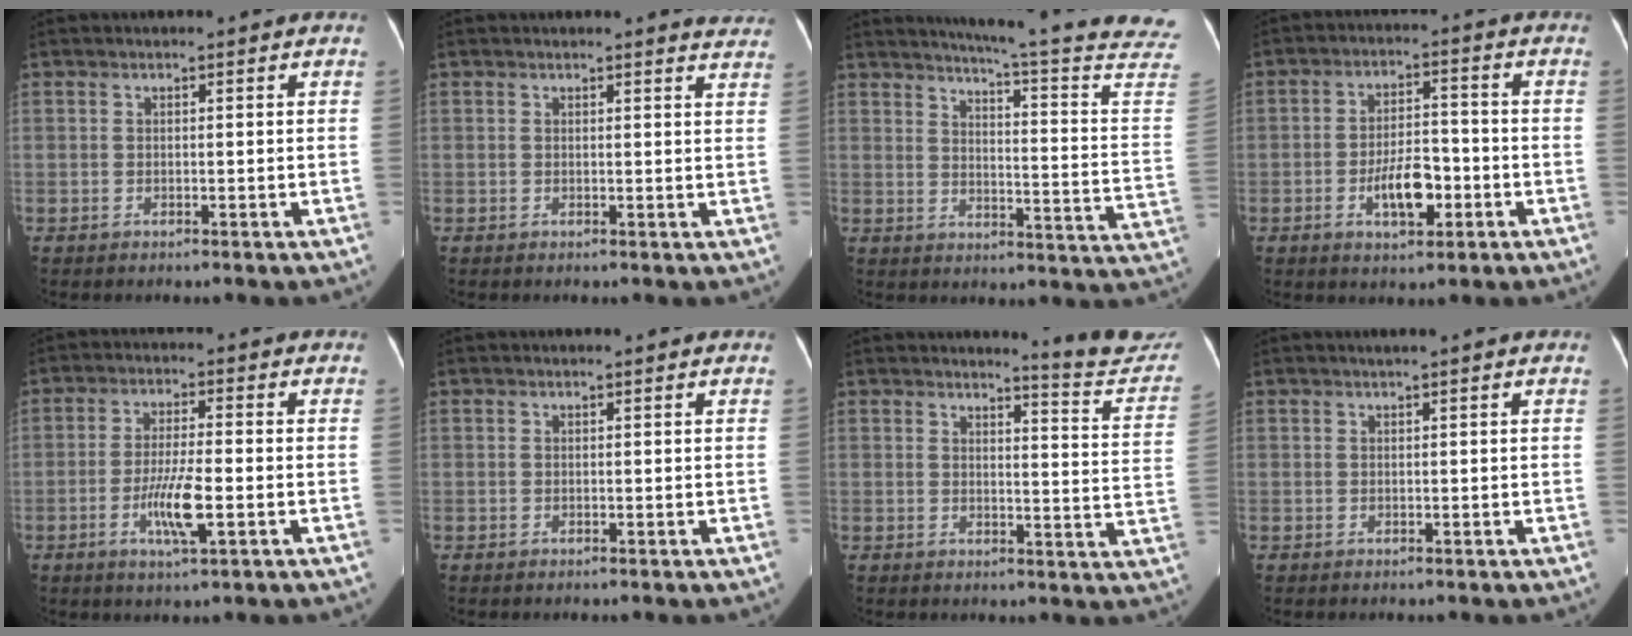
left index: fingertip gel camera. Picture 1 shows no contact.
{"total": 5.7, "force": [5.6, 0.5, 0.9], "torque": [0.002, -0.021, 0.031]}
{"total": 22.6, "force": [20.2, -1.5, 9.9], "torque": [-0.146, -0.107, 0.235]}
{"total": 7.0, "force": [-2.7, 2.9, 5.8], "torque": [-0.109, 0.004, -0.041]}
{"total": 6.7, "force": [-2.3, 0.5, 6.2], "torque": [-0.124, -0.011, -0.038]}
{"total": 0.7, "force": [0.6, 0.0, 0.3], "torque": [-0.008, 0.007, 0.009]}
{"total": 10.5, "force": [10.3, -0.2, 1.7], "torque": [-0.011, -0.074, 0.105]}
{"total": 0.9, "force": [0.7, -0.2, 0.6], "torque": [-0.014, 0.007, 0.018]}